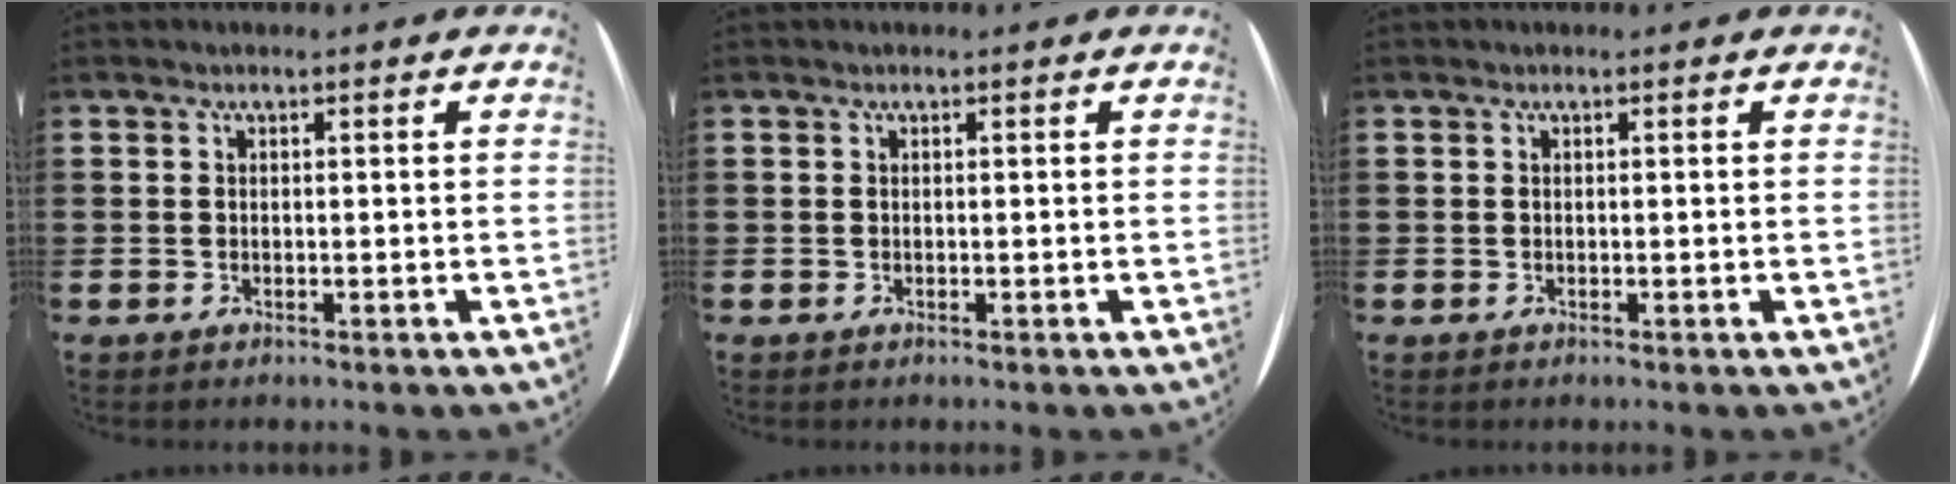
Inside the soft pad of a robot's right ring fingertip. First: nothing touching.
{"total": 0.0}
{"total": 0.0}